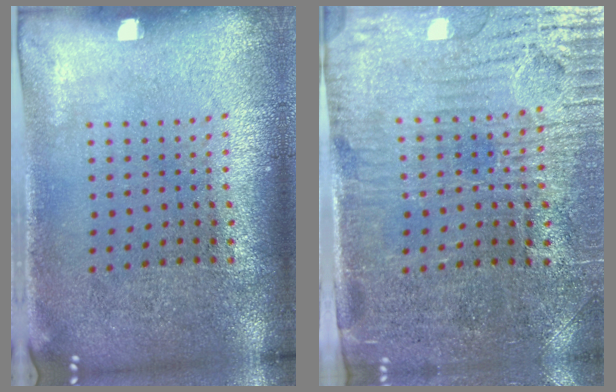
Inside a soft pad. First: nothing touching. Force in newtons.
{"total": 3.9, "press": 3.5, "slide": 1.5}